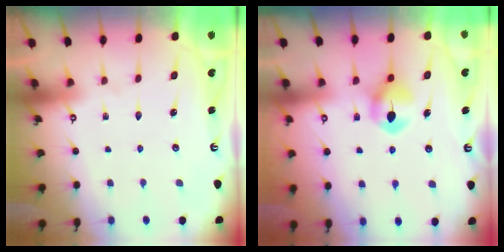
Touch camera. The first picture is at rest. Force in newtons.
{"total": 7.3, "press": 7.3, "slide": 0.4}